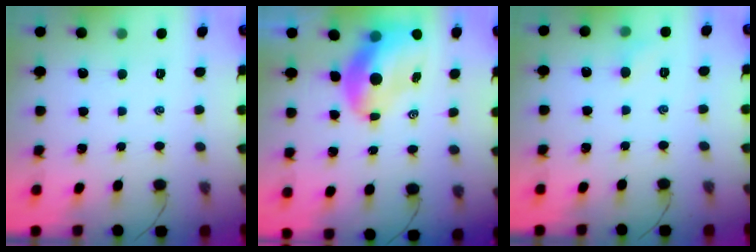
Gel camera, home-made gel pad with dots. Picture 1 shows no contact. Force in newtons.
{"total": 8.8, "press": 8.5, "slide": 2.4}
{"total": 4.3, "press": 4.1, "slide": 1.2}